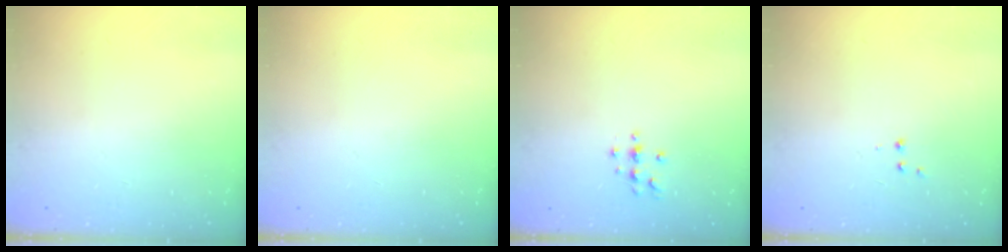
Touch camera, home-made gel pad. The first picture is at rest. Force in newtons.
{"total": 0.0}
{"total": 4.2, "press": 4.2, "slide": 0.5}
{"total": 2.6, "press": 2.5, "slide": 0.6}